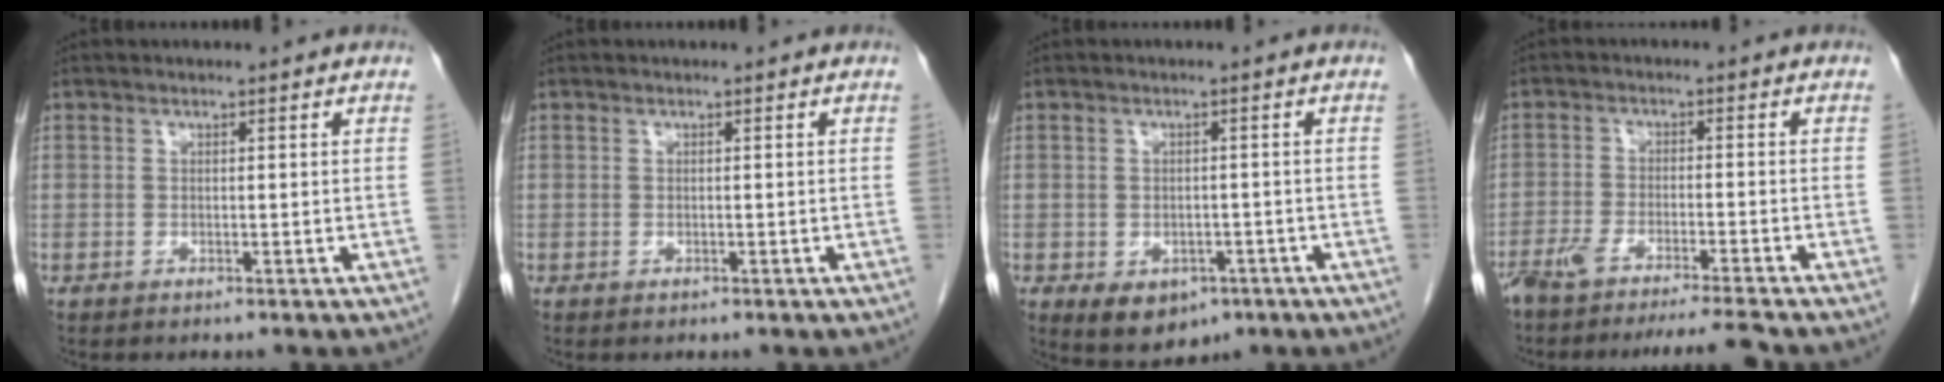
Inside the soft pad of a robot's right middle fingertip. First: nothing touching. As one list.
[{"total": 0.0}, {"total": 6.8, "force": [-3.3, 4.7, 3.6], "torque": [-0.048, 0.005, -0.035]}, {"total": 9.0, "force": [-8.0, -0.8, 4.1], "torque": [-0.052, -0.011, -0.128]}]